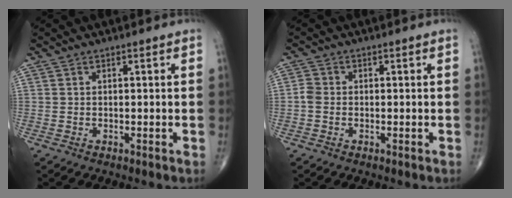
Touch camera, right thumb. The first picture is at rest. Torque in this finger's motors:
{"motor_torque": [-0.02, 0.02, 0.08, -0.08, 0.07]}